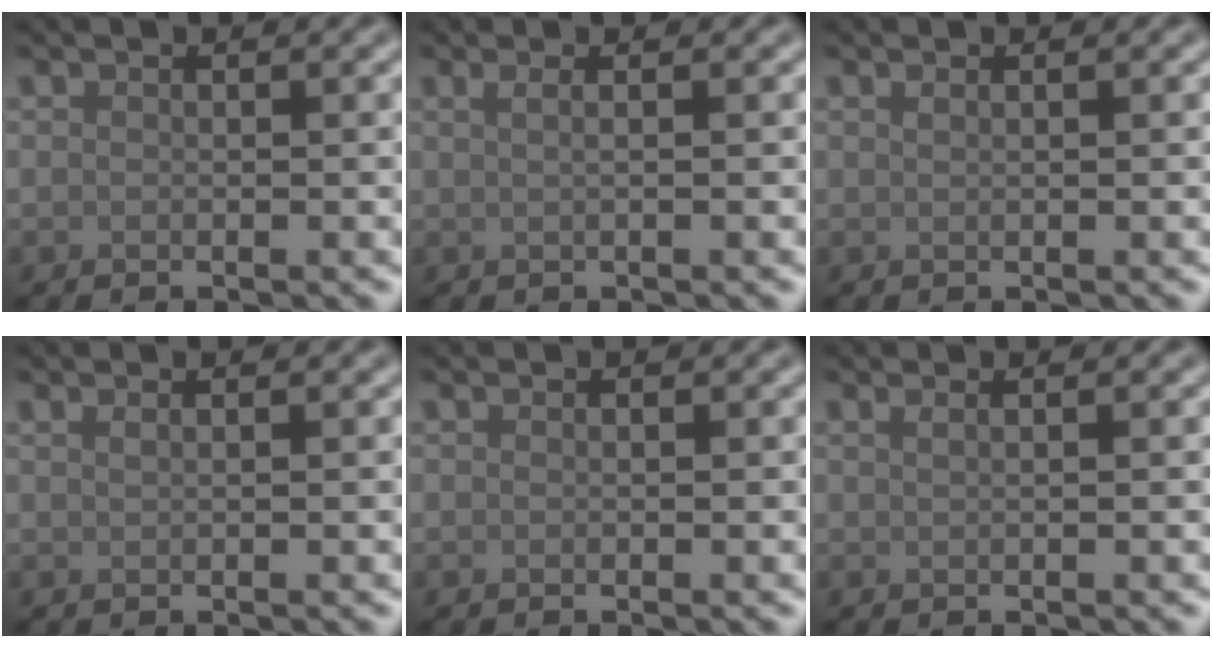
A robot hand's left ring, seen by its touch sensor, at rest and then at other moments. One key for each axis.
{"total": 2.1, "fx": 0.9, "fy": 1.1, "fz": 1.6, "tx": -0.011, "ty": 0.001, "tz": -0.011}
{"total": 0.5, "fx": 0.3, "fy": 0.2, "fz": 0.4, "tx": -0.003, "ty": 0.002, "tz": 0.005}
{"total": 1.0, "fx": 0.6, "fy": 0.5, "fz": 0.6, "tx": -0.006, "ty": -0.002, "tz": 0.004}
{"total": 0.0}
{"total": 1.5, "fx": 0.8, "fy": 0.8, "fz": 1.0, "tx": -0.002, "ty": -0.005, "tz": -0.001}